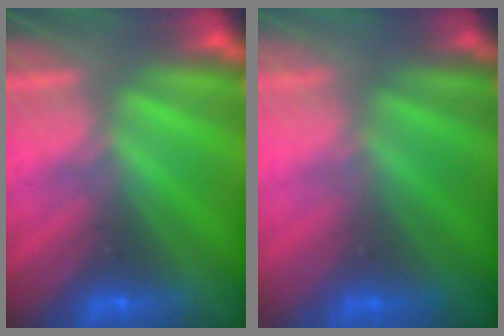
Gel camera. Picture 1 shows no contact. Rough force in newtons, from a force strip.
{"total": 2.4}